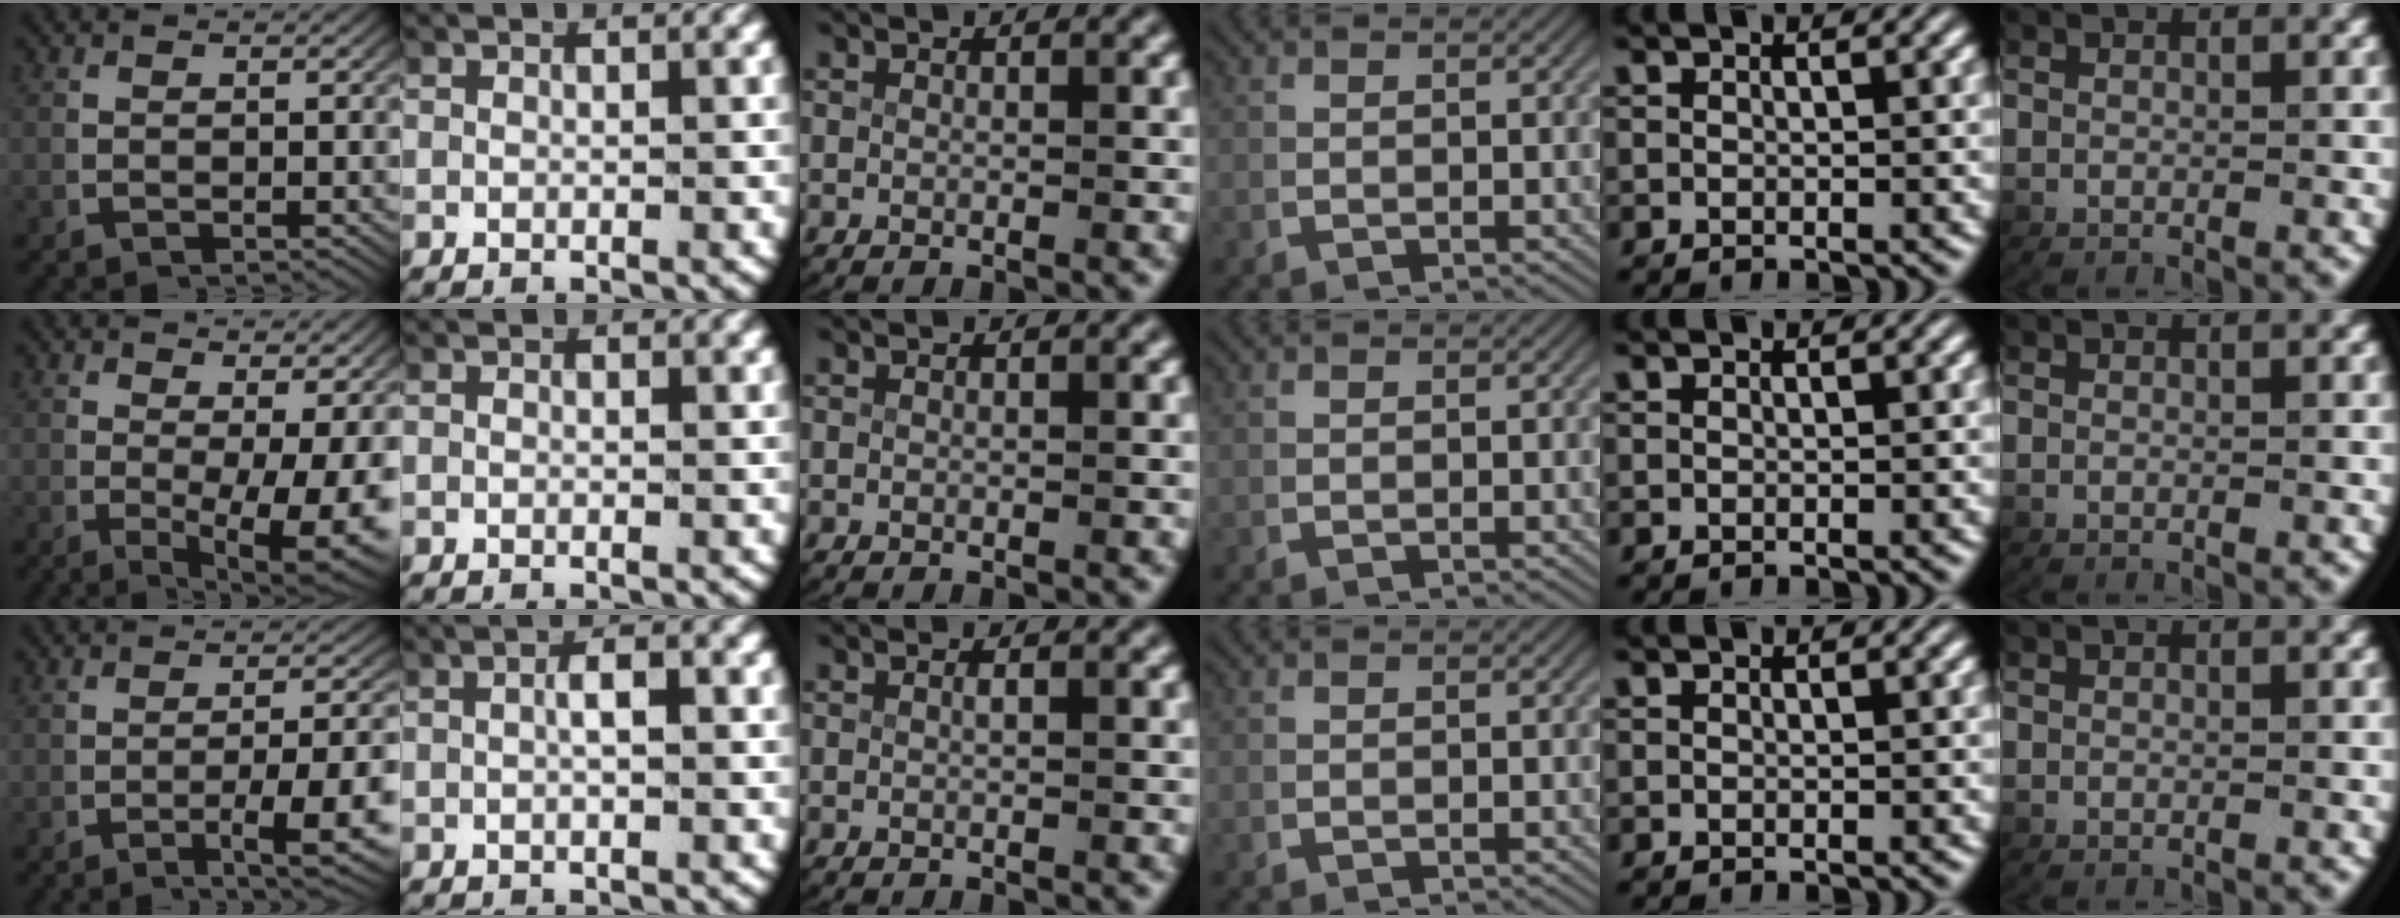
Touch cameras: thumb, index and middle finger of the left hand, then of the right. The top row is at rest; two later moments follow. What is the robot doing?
{"motion": "lift_and_place", "object": "map"}